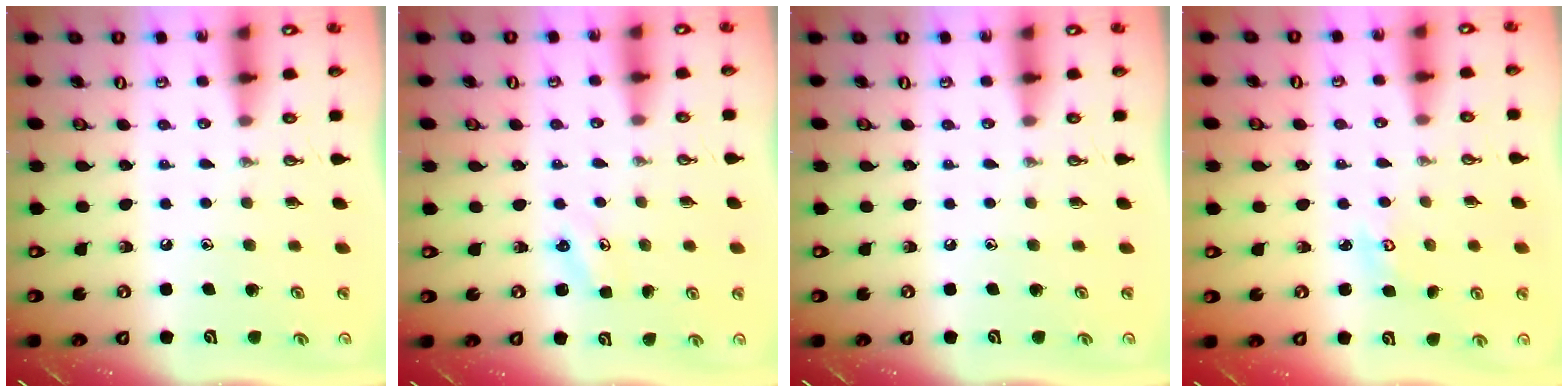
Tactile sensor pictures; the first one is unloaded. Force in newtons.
{"total": 2.5, "press": 2.5, "slide": 0.3}
{"total": 0.0}
{"total": 2.8, "press": 2.8, "slide": 0.3}